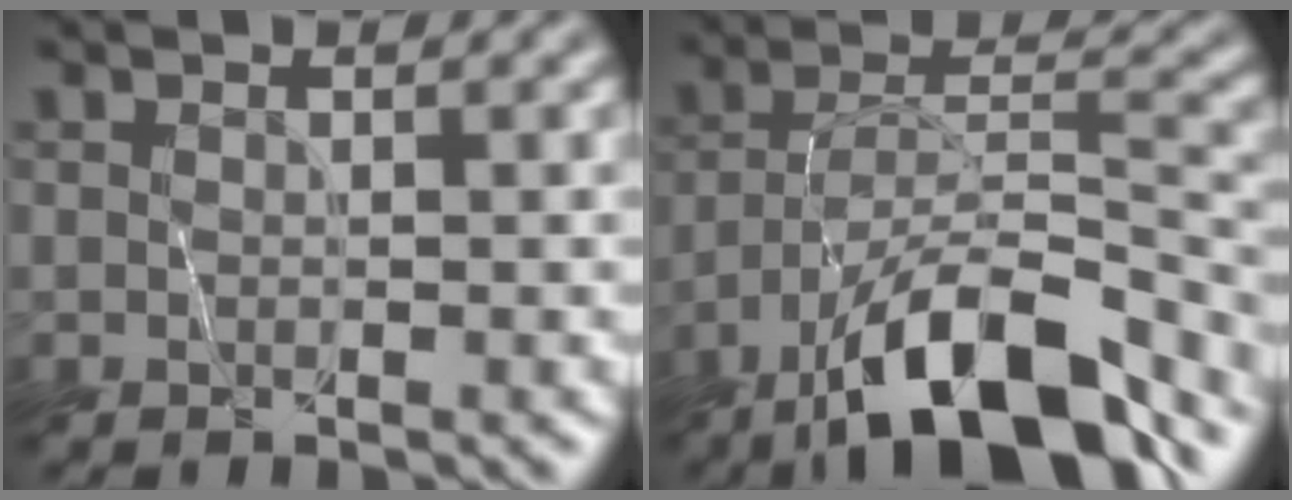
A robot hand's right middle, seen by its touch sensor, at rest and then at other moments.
{"total": 10.9, "force": [-8.2, 2.3, 6.9], "torque": [-0.113, 0.014, -0.153]}